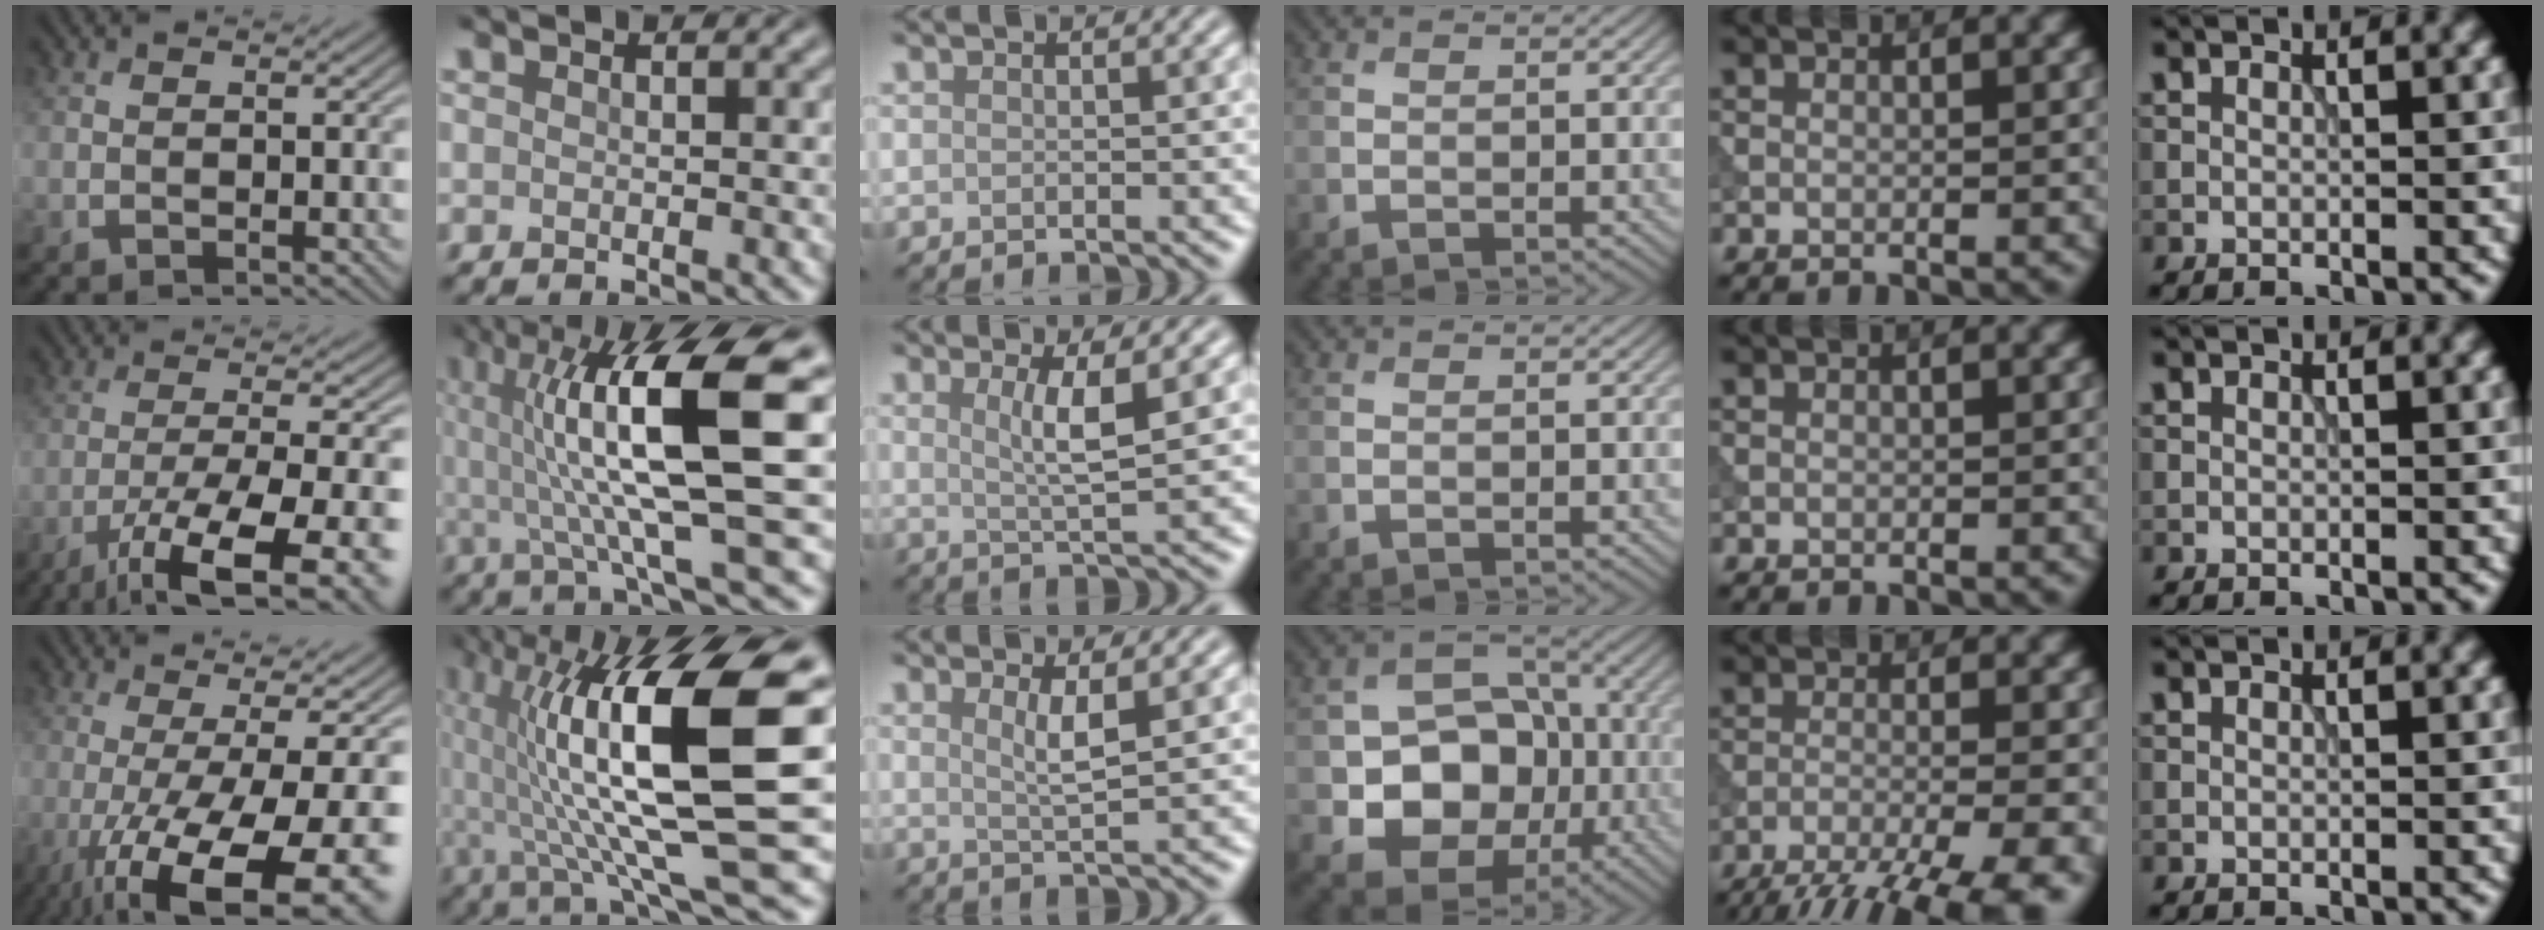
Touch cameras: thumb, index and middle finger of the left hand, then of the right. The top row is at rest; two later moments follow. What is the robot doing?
{"motion": "extract", "object": "tissue"}